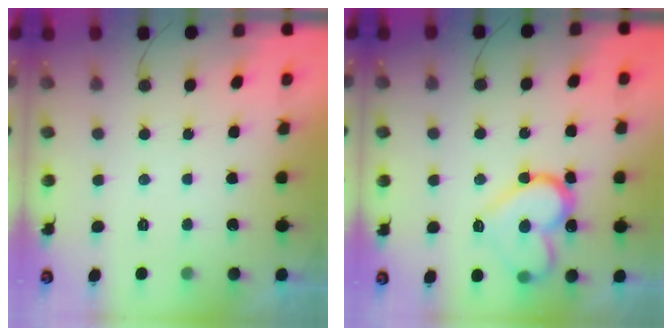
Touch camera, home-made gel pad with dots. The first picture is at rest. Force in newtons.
{"total": 16.2, "press": 16.2, "slide": 1.4}